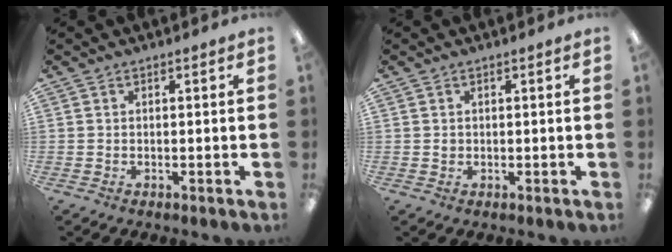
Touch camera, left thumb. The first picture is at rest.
{"total": 0.7, "force": [0.2, 0.7, 0.1], "torque": [-0.004, 0.004, 0.003]}